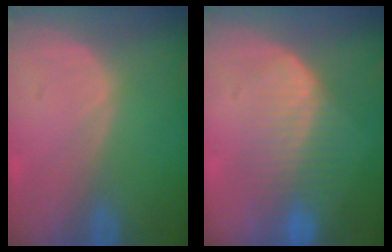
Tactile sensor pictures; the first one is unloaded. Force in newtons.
{"total": 6.9, "press": 6.7, "slide": 1.5}